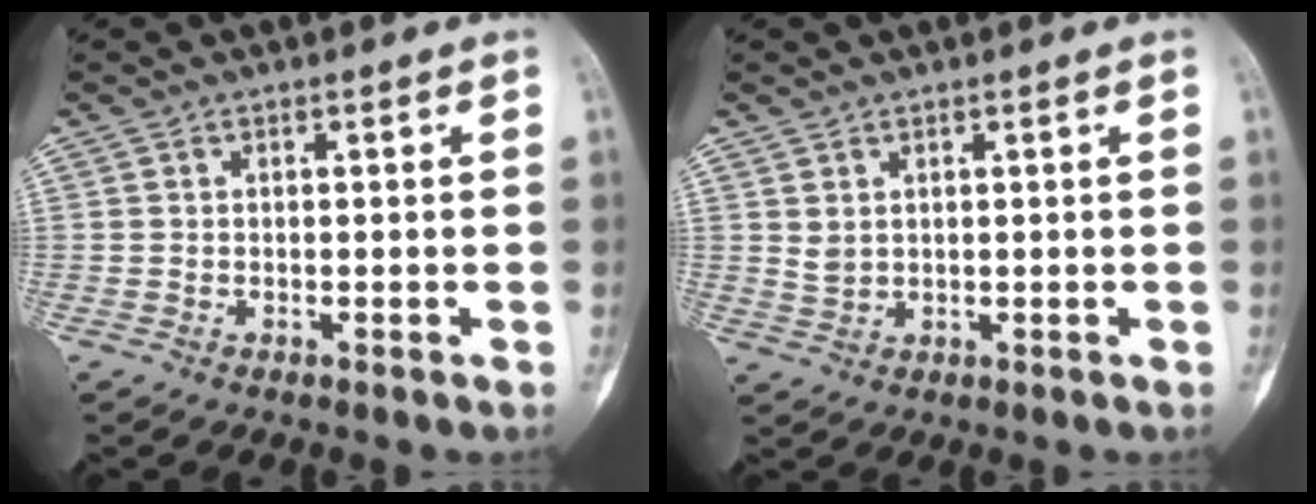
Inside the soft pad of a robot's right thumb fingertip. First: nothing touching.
{"total": 2.1, "force": [1.0, 1.4, 1.3], "torque": [-0.021, -0.007, 0.026]}